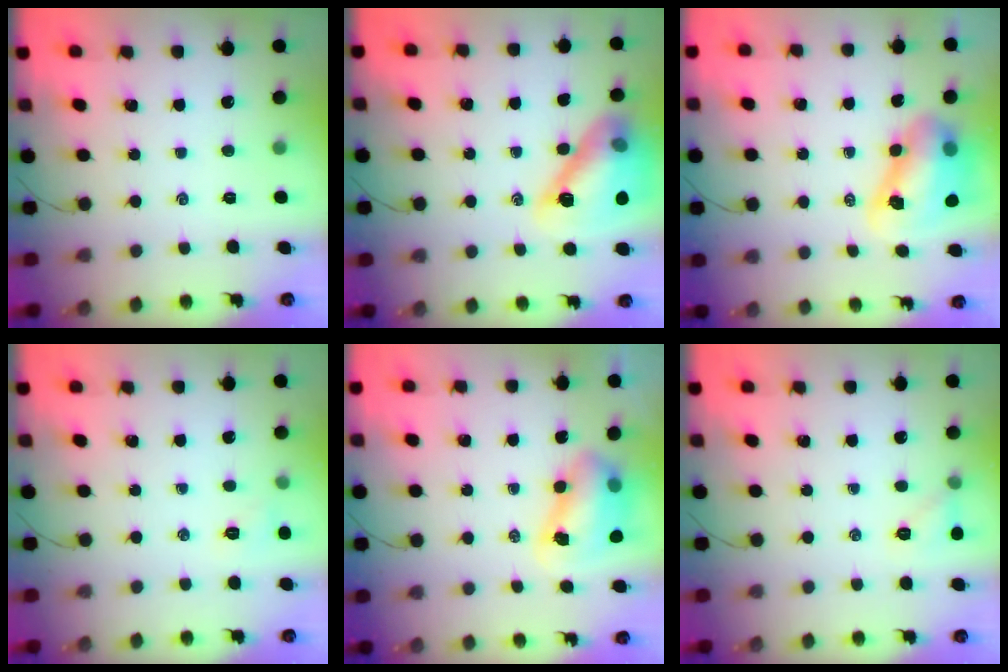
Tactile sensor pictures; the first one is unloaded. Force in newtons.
{"total": 16.7, "press": 16.5, "slide": 2.9}
{"total": 10.7, "press": 10.3, "slide": 2.9}
{"total": 5.2, "press": 5.0, "slide": 1.3}
{"total": 8.8, "press": 8.5, "slide": 2.2}
{"total": 6.0, "press": 5.8, "slide": 1.5}